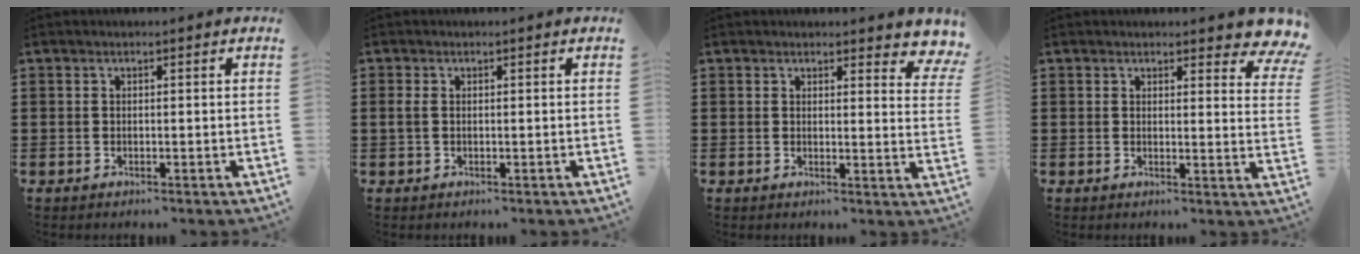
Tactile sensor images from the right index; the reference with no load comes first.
{"total": 1.2, "force": [-0.1, 0.5, 1.0], "torque": [-0.029, -0.001, -0.005]}
{"total": 2.5, "force": [2.2, 0.9, 0.6], "torque": [-0.005, -0.002, 0.038]}
{"total": 3.3, "force": [3.0, 0.9, 1.0], "torque": [-0.015, -0.007, 0.052]}